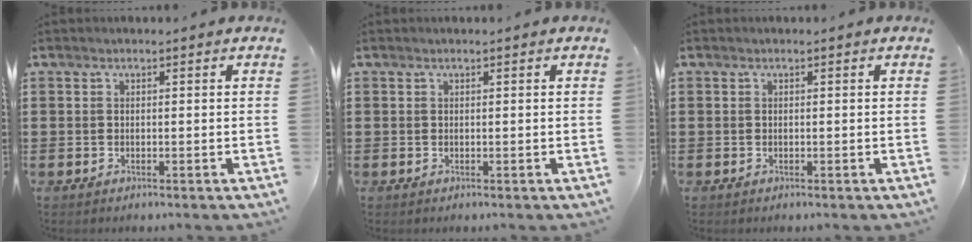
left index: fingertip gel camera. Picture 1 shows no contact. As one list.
[{"total": 0.0}, {"total": 0.0}]